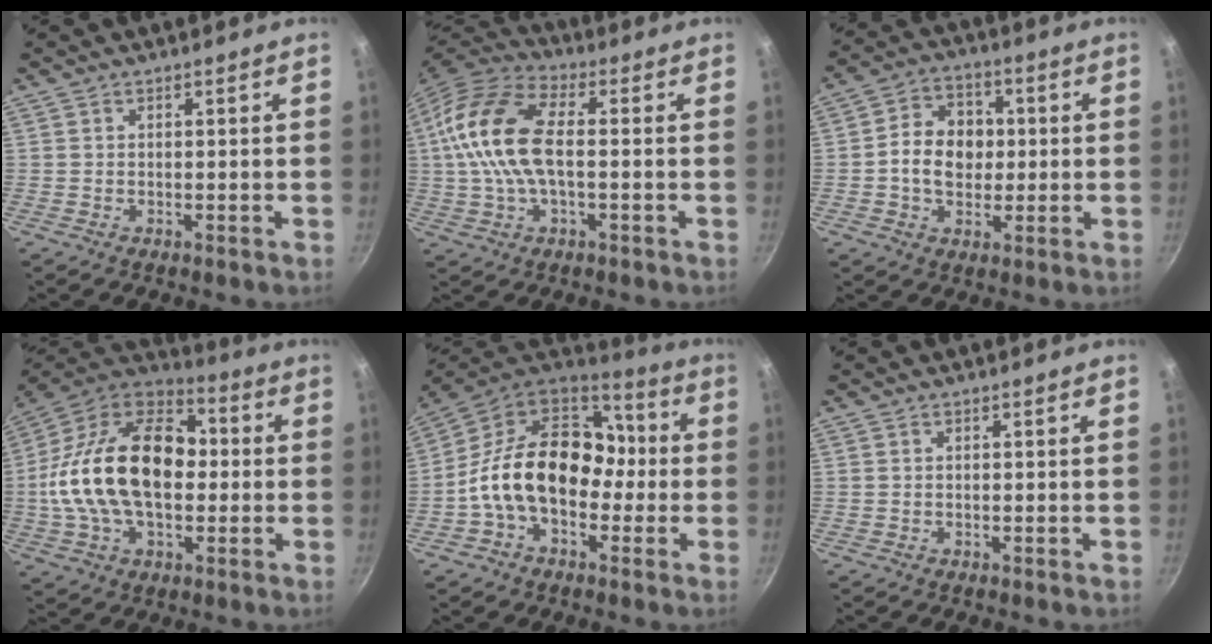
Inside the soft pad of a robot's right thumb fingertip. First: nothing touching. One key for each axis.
{"total": 16.0, "fx": 0.6, "fy": 8.3, "fz": 13.7, "tx": -0.265, "ty": 0.031, "tz": -0.006}
{"total": 9.9, "fx": -0.1, "fy": 7.9, "fz": 6.0, "tx": -0.072, "ty": 0.012, "tz": -0.013}
{"total": 25.9, "fx": -0.1, "fy": 16.2, "fz": 20.3, "tx": -0.346, "ty": 0.043, "tz": -0.016}
{"total": 20.0, "fx": -1.9, "fy": 14.1, "fz": 14.1, "tx": -0.197, "ty": 0.053, "tz": -0.048}
{"total": 0.0}